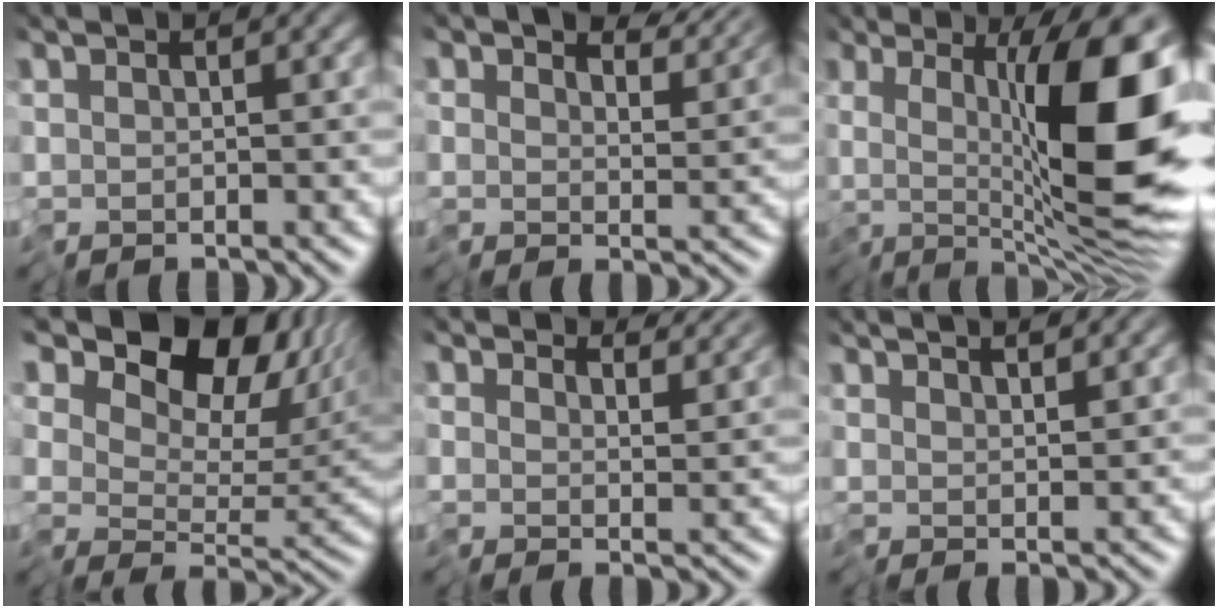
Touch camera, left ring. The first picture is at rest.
{"total": 5.8, "force": [4.9, 2.0, 2.3], "torque": [-0.042, 0.007, 0.082]}
{"total": 13.2, "force": [0.8, 3.4, 12.7], "torque": [-0.172, 0.010, 0.006]}
{"total": 12.5, "force": [7.3, 7.4, 7.1], "torque": [-0.102, 0.020, 0.112]}
{"total": 3.5, "force": [3.4, 0.5, 0.1], "torque": [-0.007, 0.007, 0.050]}
{"total": 2.7, "force": [2.5, -0.4, 0.7], "torque": [-0.013, 0.019, 0.037]}